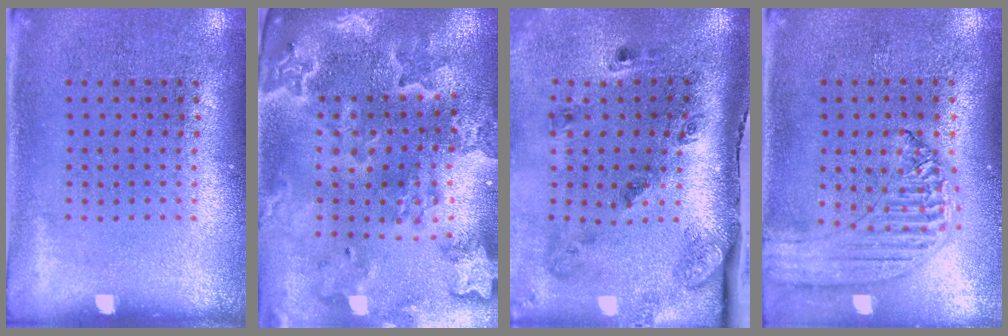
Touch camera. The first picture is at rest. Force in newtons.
{"total": 3.4, "press": 3.1, "slide": 1.4}
{"total": 2.9, "press": 1.8, "slide": 2.2}
{"total": 1.3, "press": 1.3, "slide": 0.1}